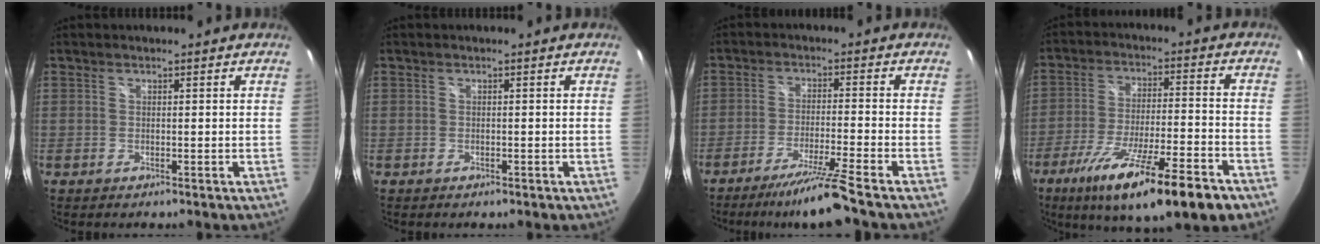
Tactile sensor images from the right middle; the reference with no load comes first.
{"total": 1.0, "force": [-0.5, 0.8, 0.5], "torque": [-0.009, -0.005, -0.004]}
{"total": 8.6, "force": [-7.1, -2.0, 4.4], "torque": [-0.098, -0.013, -0.120]}
{"total": 20.4, "force": [-12.6, 3.8, 15.6], "torque": [-0.269, -0.055, -0.196]}